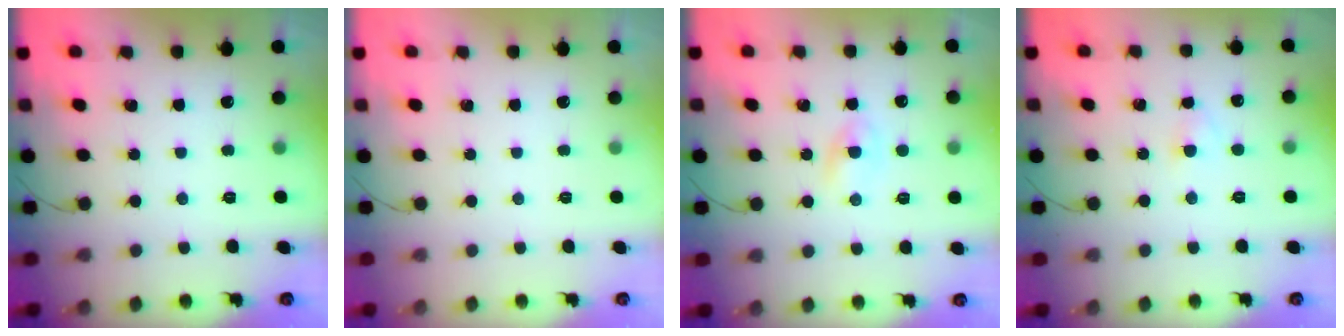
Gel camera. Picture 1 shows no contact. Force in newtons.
{"total": 0.0}
{"total": 2.2, "press": 2.0, "slide": 0.9}
{"total": 2.1, "press": 1.9, "slide": 0.9}